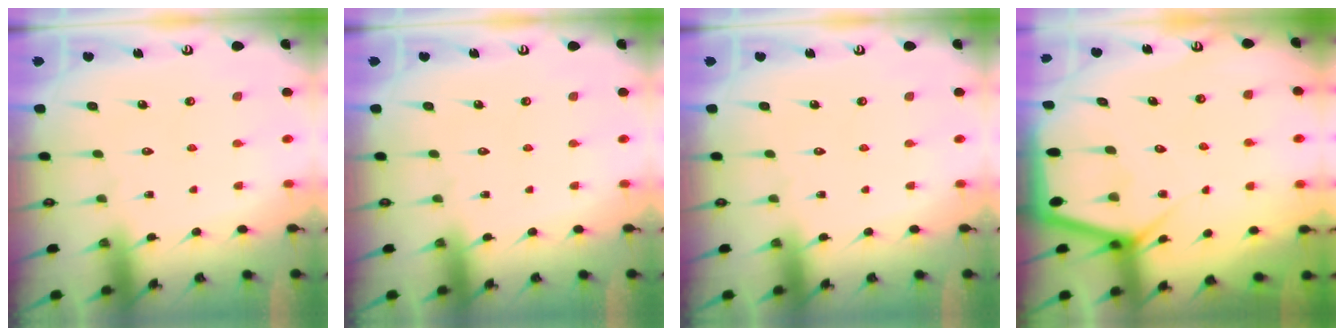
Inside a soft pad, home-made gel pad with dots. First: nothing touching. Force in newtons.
{"total": 0.0}
{"total": 0.0}
{"total": 5.3, "press": 5.2, "slide": 0.5}